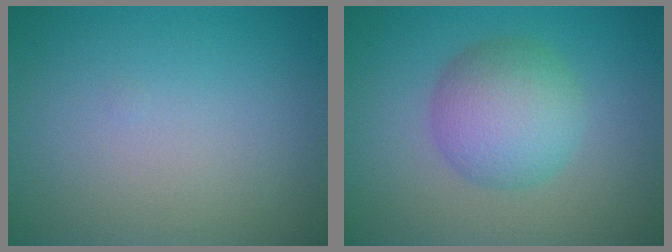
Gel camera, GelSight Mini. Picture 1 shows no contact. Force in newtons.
{"total": 5.5, "press": 5.5, "slide": 0.1}